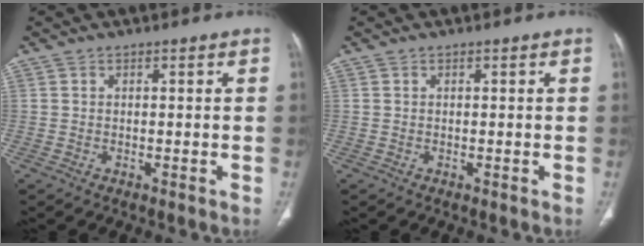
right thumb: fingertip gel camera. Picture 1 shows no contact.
{"total": 0.0}